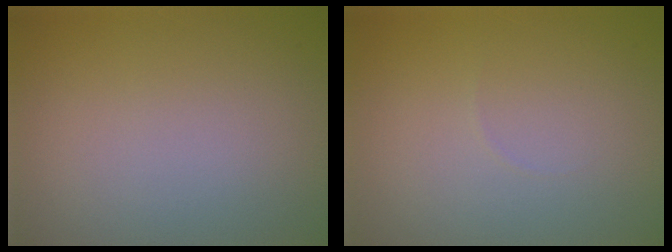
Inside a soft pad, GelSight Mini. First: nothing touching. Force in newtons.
{"total": 0.0}